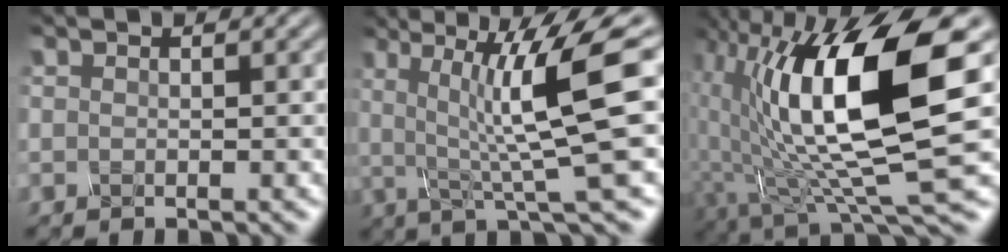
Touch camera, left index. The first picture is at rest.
{"total": 10.0, "force": [1.4, 1.8, 9.8], "torque": [-0.141, 0.003, 0.023]}
{"total": 14.0, "force": [2.1, 4.2, 13.1], "torque": [-0.227, -0.010, 0.036]}